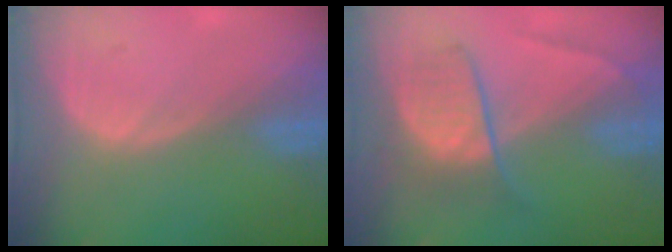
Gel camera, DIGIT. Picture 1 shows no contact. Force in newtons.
{"total": 6.7, "press": 6.7, "slide": 0.6}